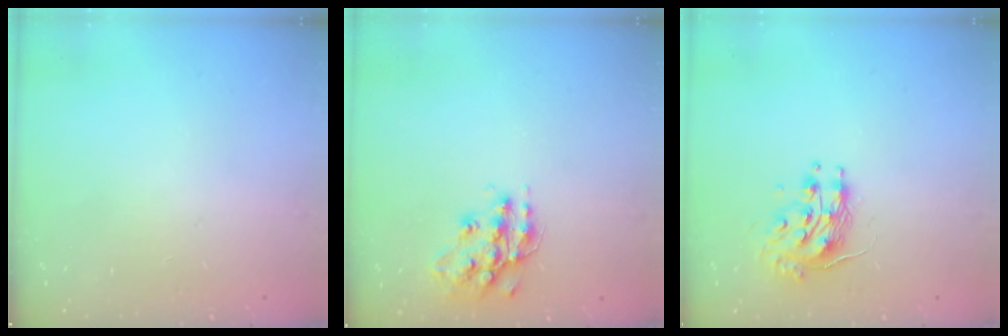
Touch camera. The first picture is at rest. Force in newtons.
{"total": 14.4, "press": 14.4, "slide": 0.7}
{"total": 9.3, "press": 9.3, "slide": 0.5}